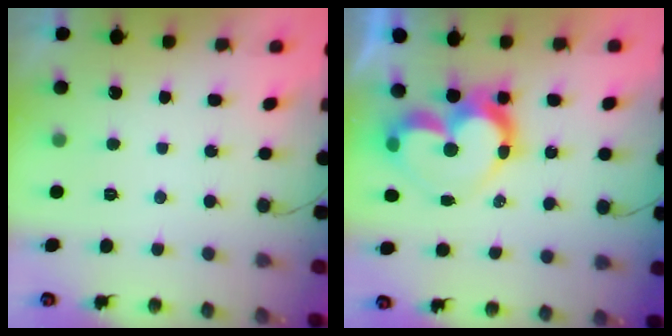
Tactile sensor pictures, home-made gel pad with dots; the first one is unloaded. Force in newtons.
{"total": 11.7, "press": 11.7, "slide": 0.9}